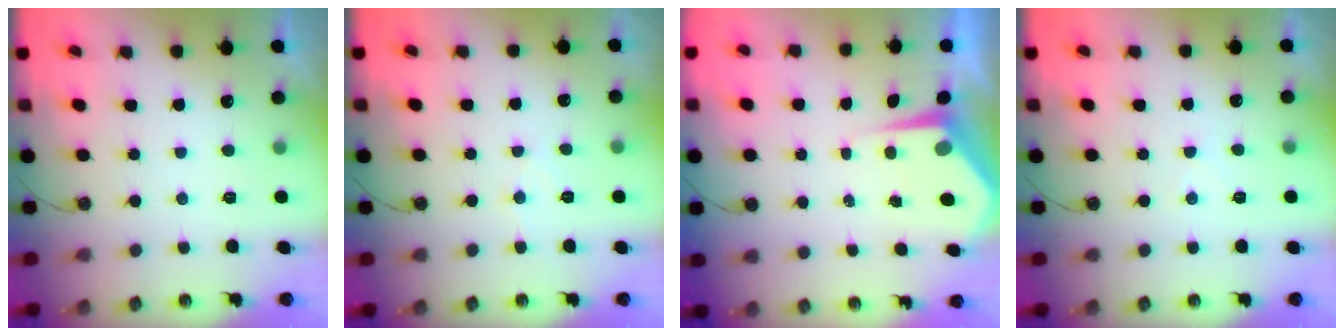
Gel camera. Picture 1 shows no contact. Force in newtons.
{"total": 5.0, "press": 4.9, "slide": 0.7}
{"total": 5.1, "press": 5.1, "slide": 0.5}
{"total": 2.5, "press": 2.5, "slide": 0.4}